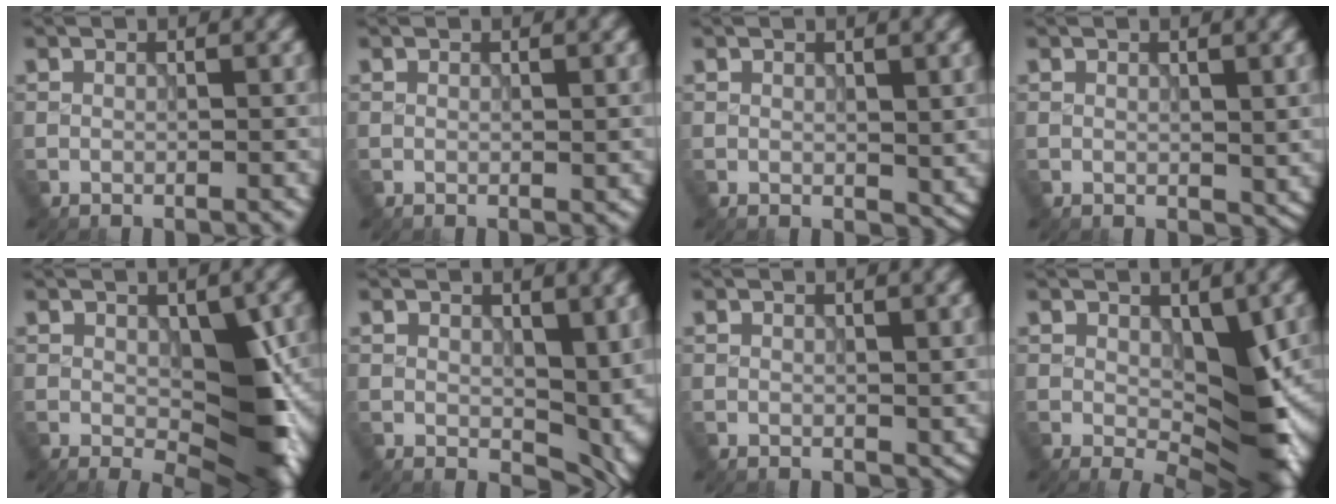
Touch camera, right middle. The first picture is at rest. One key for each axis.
{"total": 0.0}
{"total": 1.6, "fx": 0.6, "fy": 1.0, "fz": 1.1, "tx": -0.017, "ty": -0.007, "tz": 0.014}
{"total": 1.3, "fx": 0.5, "fy": 0.8, "fz": 0.8, "tx": -0.012, "ty": -0.005, "tz": 0.013}
{"total": 7.8, "fx": -0.6, "fy": 4.1, "fz": 6.6, "tx": -0.101, "ty": -0.014, "tz": -0.002}
{"total": 6.7, "fx": 0.7, "fy": 4.4, "fz": 5.0, "tx": -0.074, "ty": -0.025, "tz": 0.025}
{"total": 1.0, "fx": 0.5, "fy": 0.6, "fz": 0.6, "tx": -0.008, "ty": -0.003, "tz": 0.011}
{"total": 6.8, "fx": 0.4, "fy": 3.5, "fz": 5.8, "tx": -0.088, "ty": -0.008, "tz": 0.011}